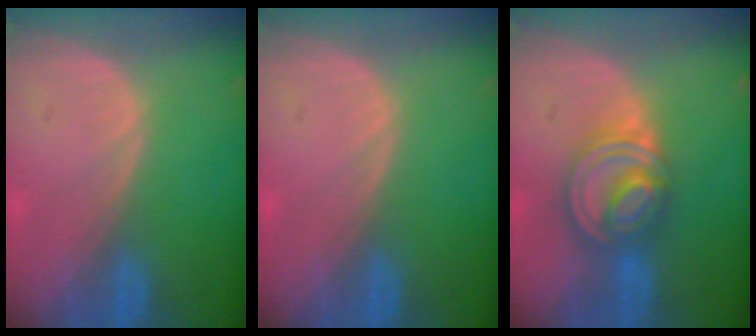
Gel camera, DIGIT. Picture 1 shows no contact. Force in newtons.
{"total": 0.0}
{"total": 8.2, "press": 6.9, "slide": 4.4}